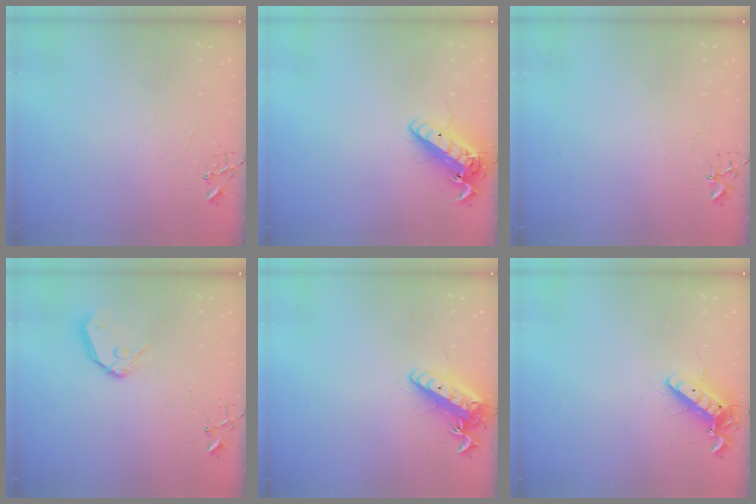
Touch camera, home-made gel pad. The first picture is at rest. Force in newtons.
{"total": 15.7, "press": 15.3, "slide": 3.3}
{"total": 4.2, "press": 4.2, "slide": 0.7}
{"total": 10.5, "press": 10.5, "slide": 1.3}
{"total": 13.9, "press": 13.7, "slide": 2.5}
{"total": 11.6, "press": 11.4, "slide": 2.2}